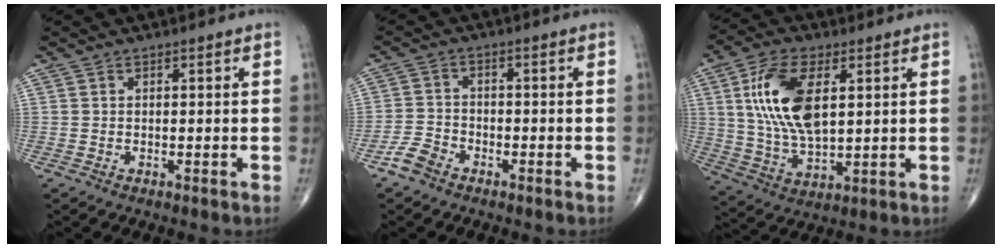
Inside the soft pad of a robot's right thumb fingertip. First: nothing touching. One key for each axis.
{"total": 3.8, "fx": -2.8, "fy": 2.2, "fz": 1.4, "tx": -0.027, "ty": 0.016, "tz": -0.058}
{"total": 15.0, "fx": 3.8, "fy": 7.3, "fz": 12.6, "tx": -0.239, "ty": -0.011, "tz": 0.076}